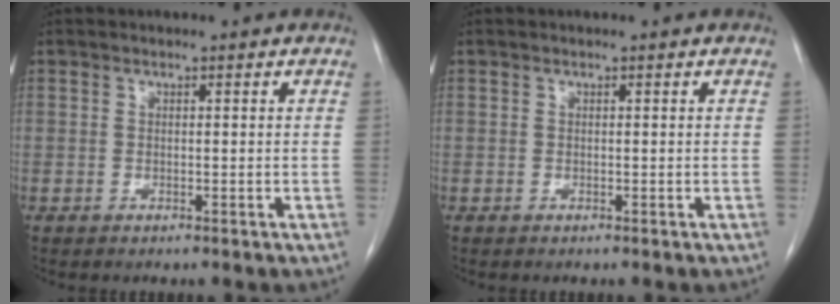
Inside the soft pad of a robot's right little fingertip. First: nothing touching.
{"total": 0.0}